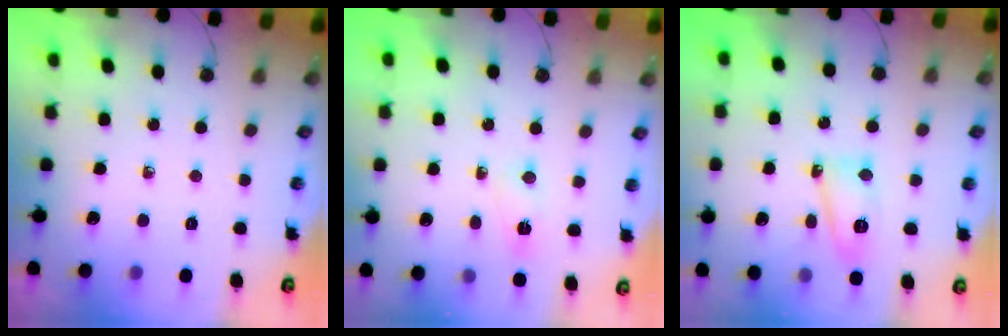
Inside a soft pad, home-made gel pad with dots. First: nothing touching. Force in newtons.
{"total": 3.1, "press": 3.0, "slide": 0.4}
{"total": 11.4, "press": 11.3, "slide": 1.0}